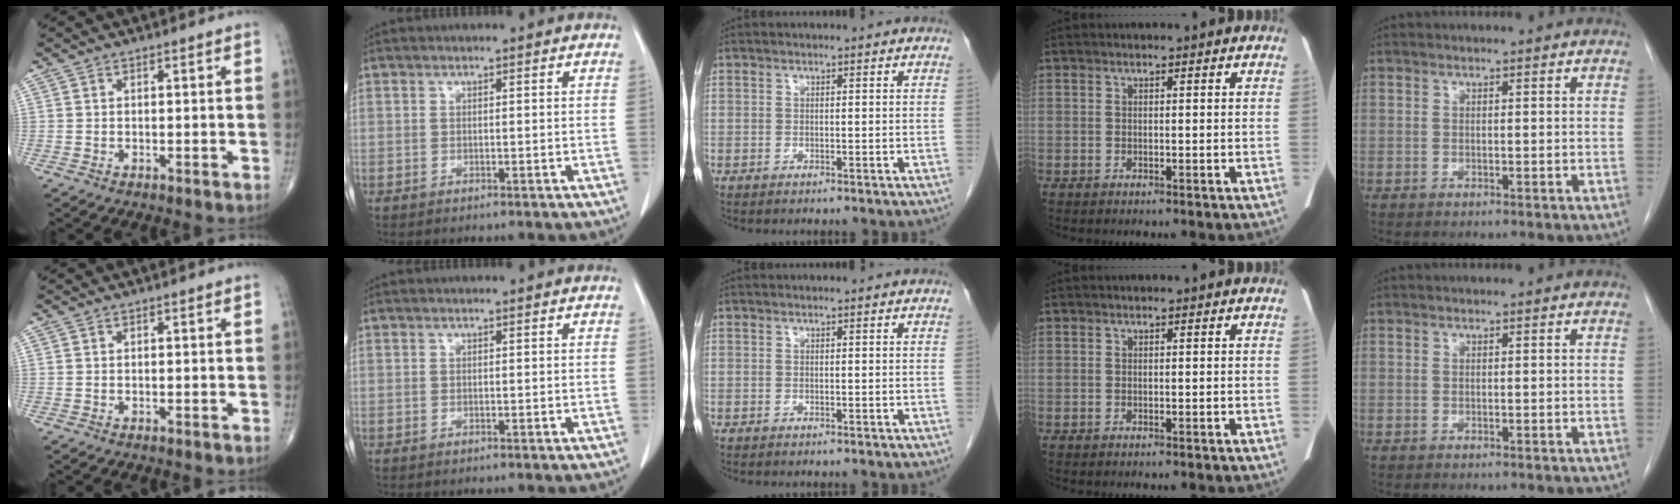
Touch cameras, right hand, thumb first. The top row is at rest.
{}